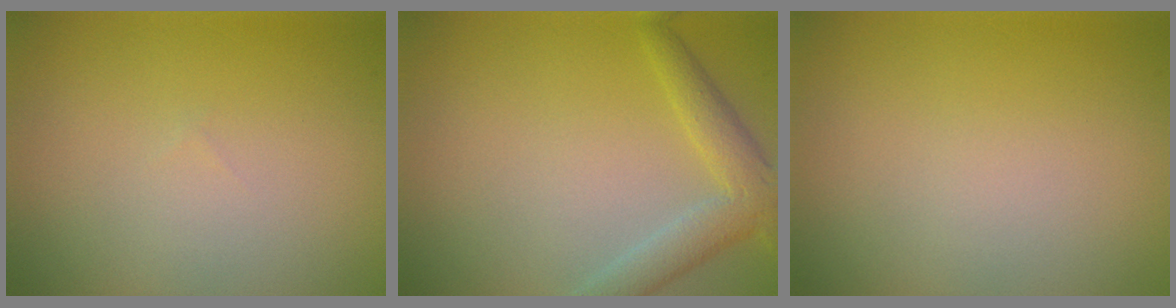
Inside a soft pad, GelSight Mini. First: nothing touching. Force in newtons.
{"total": 3.7, "press": 3.7, "slide": 0.2}
{"total": 0.0}